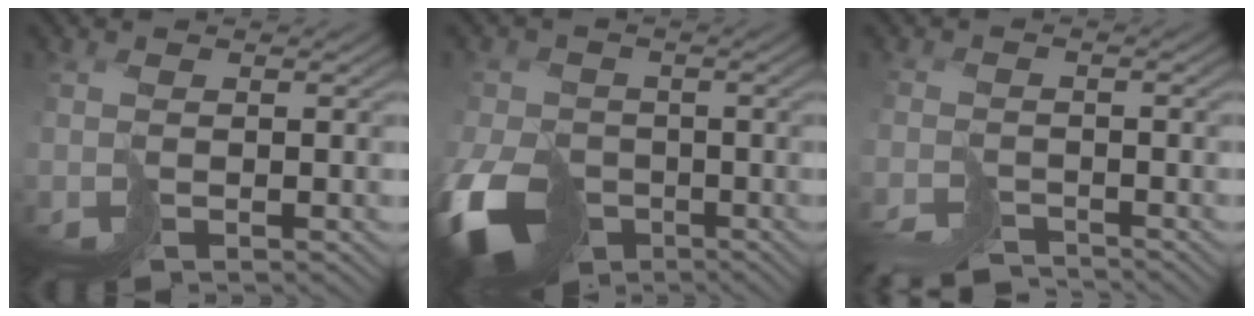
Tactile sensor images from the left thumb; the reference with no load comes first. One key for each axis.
{"total": 11.7, "fx": -5.6, "fy": 8.3, "fz": 6.0, "tx": -0.148, "ty": -0.048, "tz": -0.100}
{"total": 4.2, "fx": -4.1, "fy": 0.7, "fz": 0.5, "tx": -0.003, "ty": -0.008, "tz": -0.077}